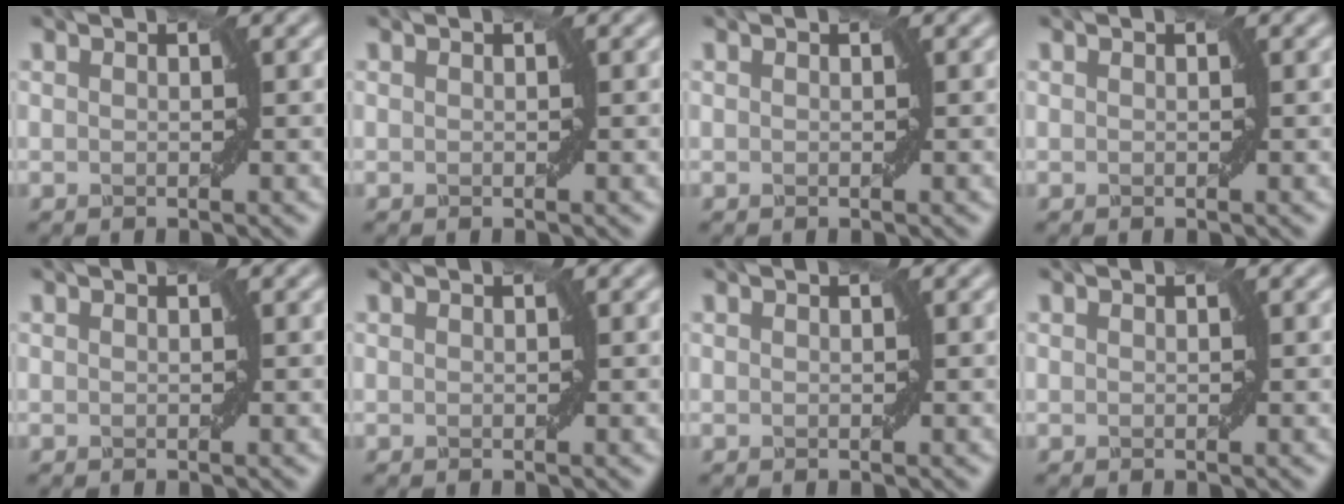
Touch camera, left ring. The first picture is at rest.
{"total": 0.0}
{"total": 0.0}
{"total": 0.0}
{"total": 0.0}
{"total": 0.0}
{"total": 0.0}
{"total": 0.0}